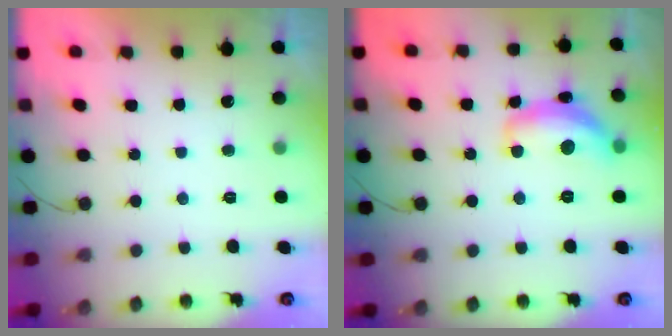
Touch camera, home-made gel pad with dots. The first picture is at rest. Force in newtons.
{"total": 13.1, "press": 13.1, "slide": 0.8}